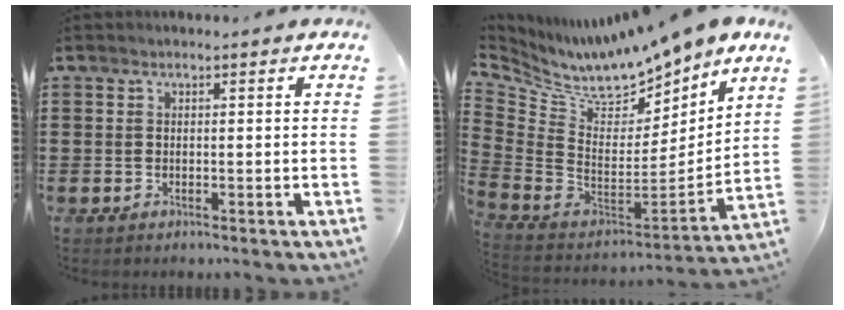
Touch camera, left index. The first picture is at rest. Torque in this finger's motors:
{"motor_torque": [1.26, -0.88, 0.84, 0.11]}